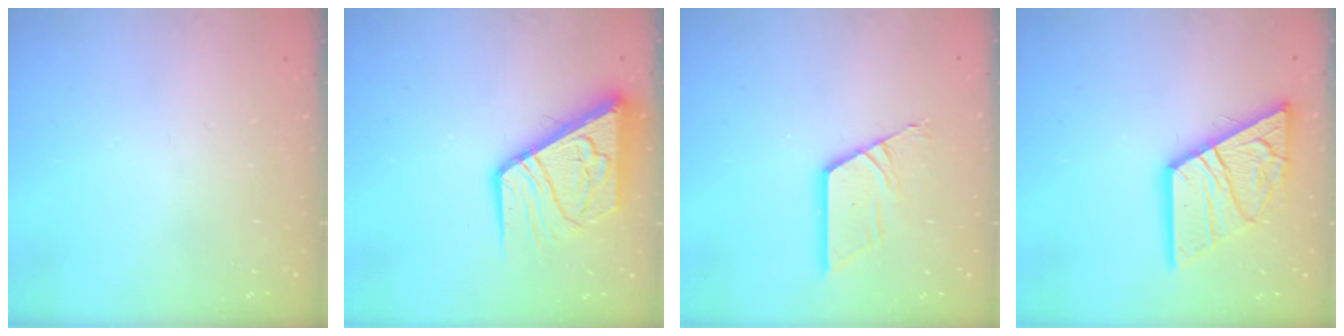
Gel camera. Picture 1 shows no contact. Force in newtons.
{"total": 12.7, "press": 12.6, "slide": 1.7}
{"total": 10.5, "press": 10.5, "slide": 1.0}
{"total": 18.5, "press": 18.4, "slide": 1.9}